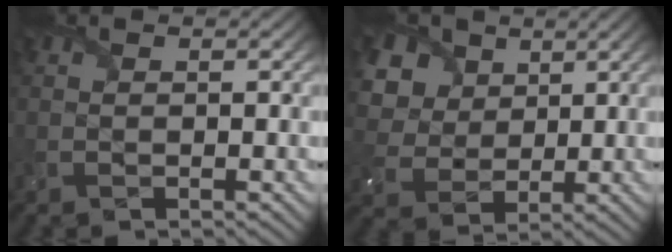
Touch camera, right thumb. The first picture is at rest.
{"total": 10.6, "force": [4.7, 8.0, 5.2], "torque": [-0.167, 0.016, 0.096]}